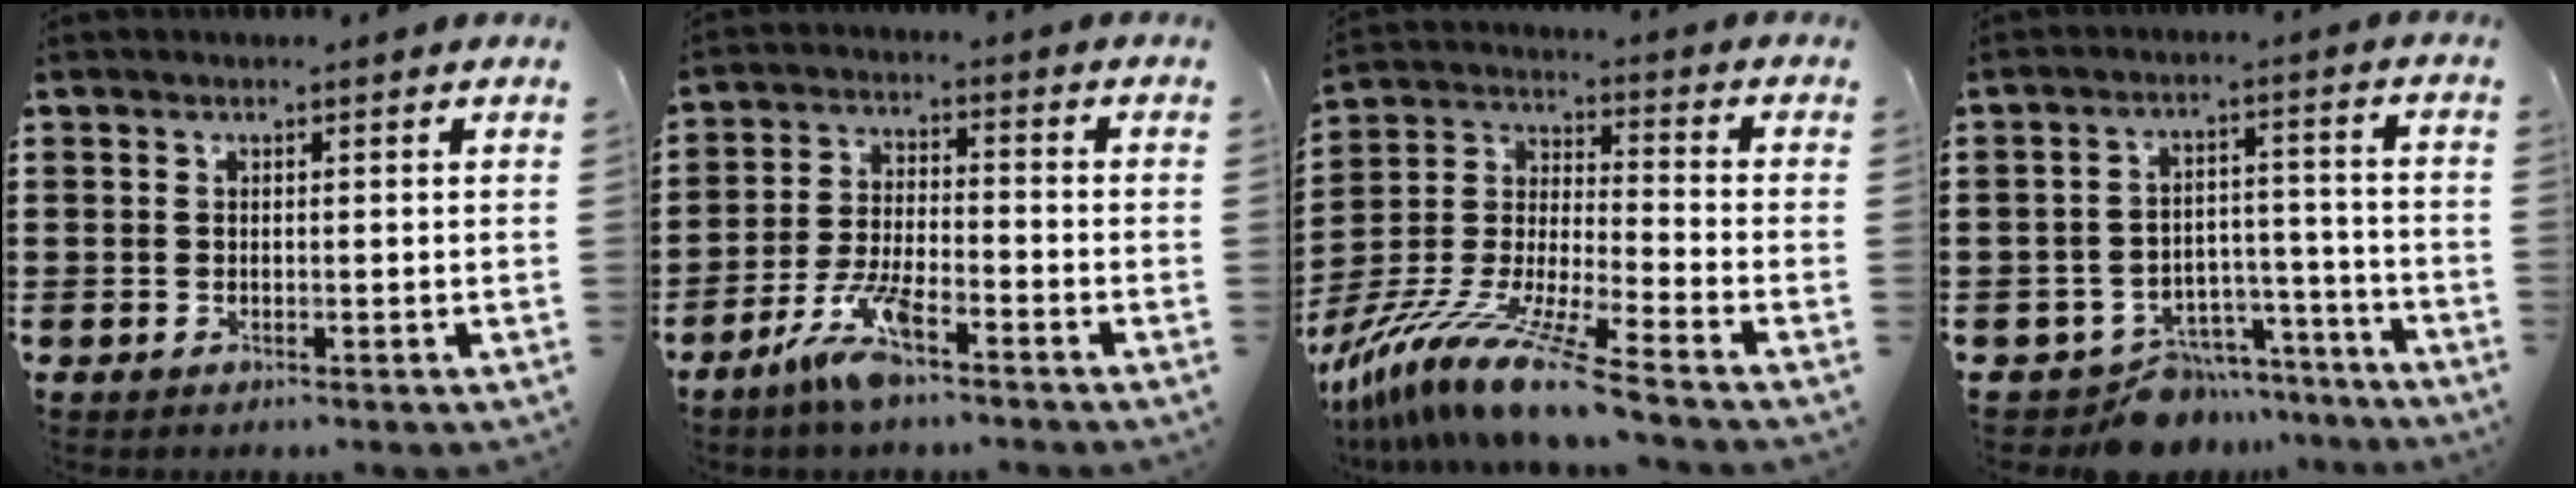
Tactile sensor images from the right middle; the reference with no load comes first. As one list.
[{"total": 7.8, "force": [-5.1, 1.8, 5.6], "torque": [-0.121, -0.003, -0.096]}, {"total": 12.6, "force": [-10.7, -0.4, 6.6], "torque": [-0.141, -0.001, -0.215]}, {"total": 8.0, "force": [-7.3, 3.0, 1.3], "torque": [-0.010, 0.041, -0.136]}]